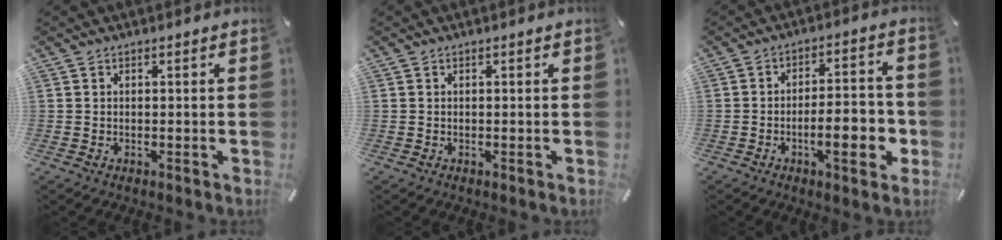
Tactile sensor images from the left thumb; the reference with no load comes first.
{"total": 0.0}
{"total": 12.1, "force": [-3.3, 4.3, 10.8], "torque": [-0.144, 0.009, -0.052]}